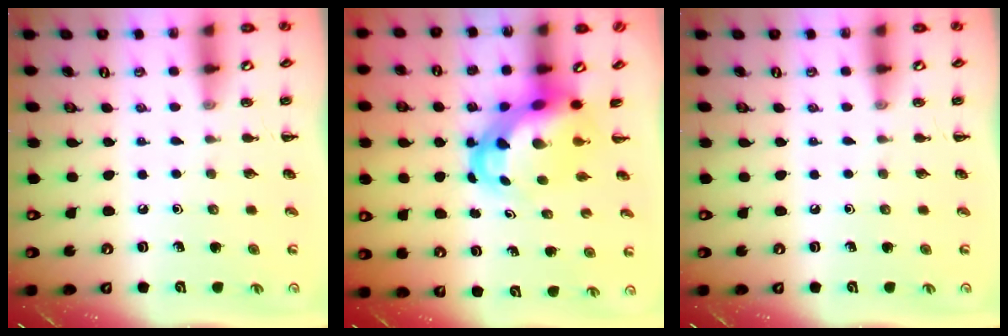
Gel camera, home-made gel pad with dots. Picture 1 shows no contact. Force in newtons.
{"total": 6.3, "press": 6.1, "slide": 1.9}
{"total": 0.0}